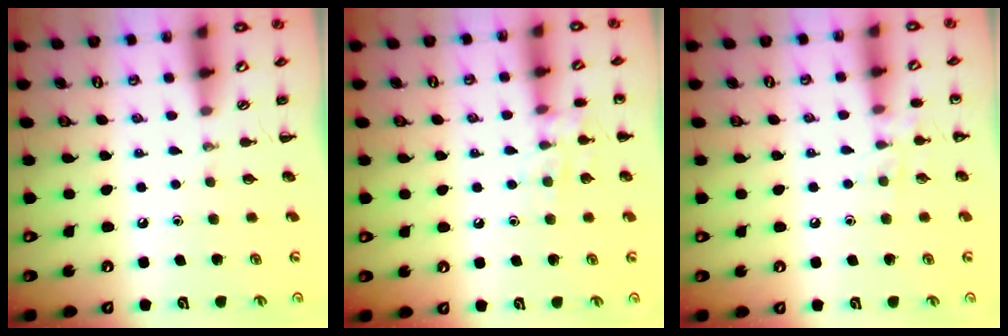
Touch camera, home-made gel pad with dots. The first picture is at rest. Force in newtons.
{"total": 8.2, "press": 8.0, "slide": 1.7}
{"total": 7.2, "press": 7.0, "slide": 1.6}